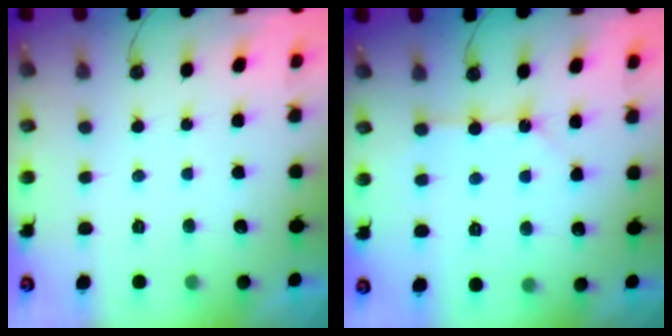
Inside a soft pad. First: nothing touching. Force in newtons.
{"total": 2.5, "press": 2.5, "slide": 0.3}